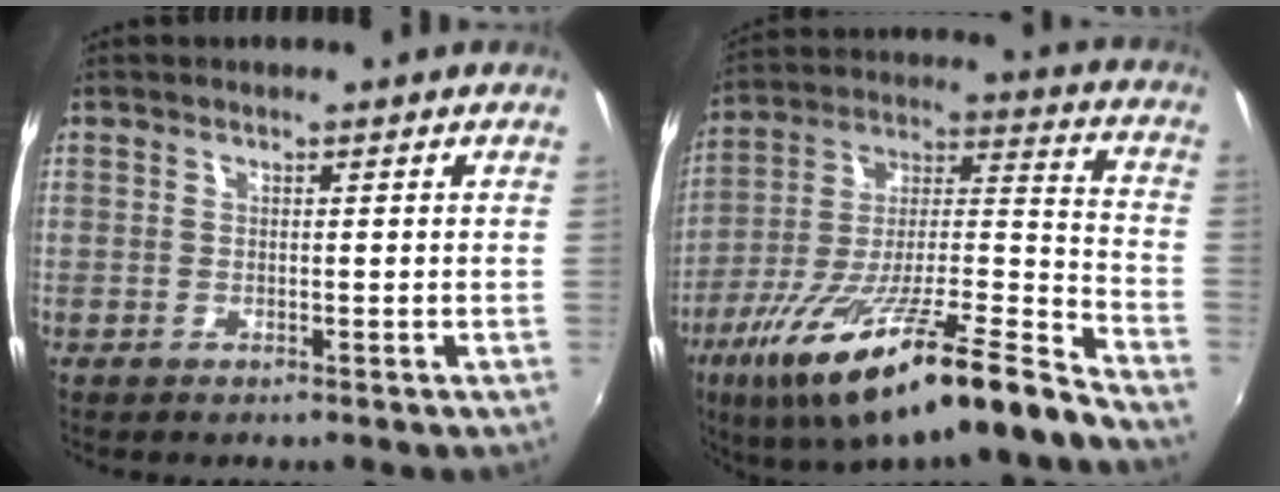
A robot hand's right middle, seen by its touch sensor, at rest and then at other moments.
{"total": 23.8, "force": [-17.1, 1.3, 16.5], "torque": [-0.258, -0.035, -0.286]}